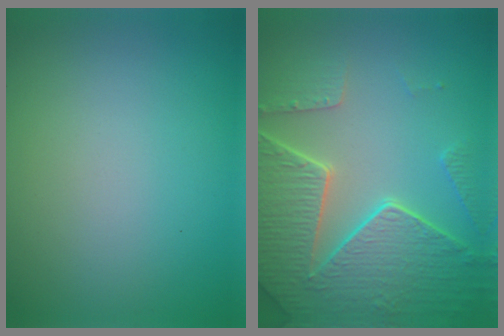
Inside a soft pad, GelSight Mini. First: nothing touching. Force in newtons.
{"total": 8.4, "press": 6.1, "slide": 5.7}